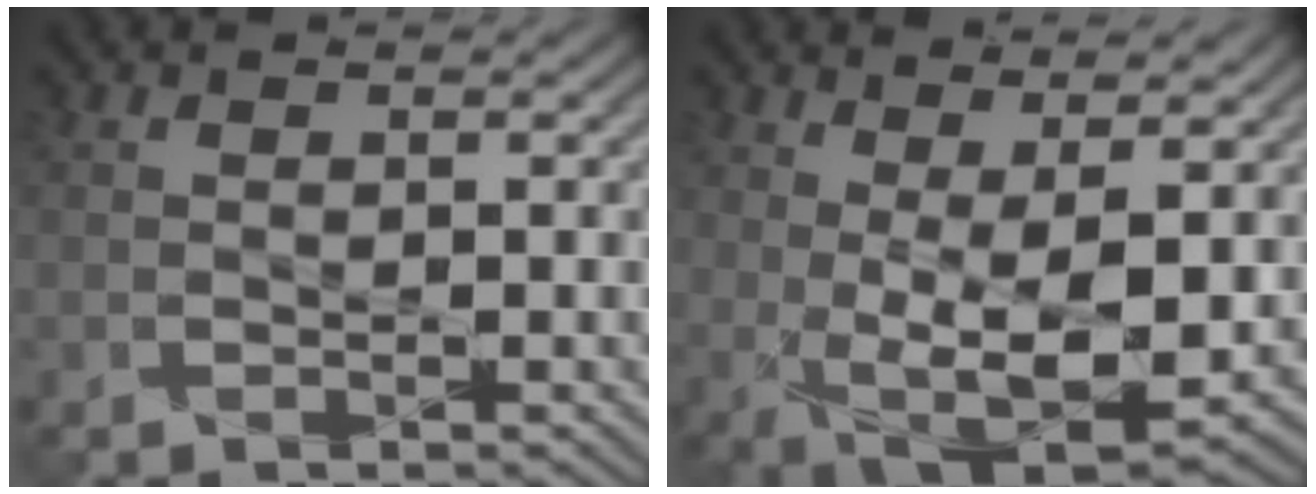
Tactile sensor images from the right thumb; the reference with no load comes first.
{"total": 9.5, "force": [1.1, 3.9, 8.6], "torque": [-0.174, -0.012, 0.025]}